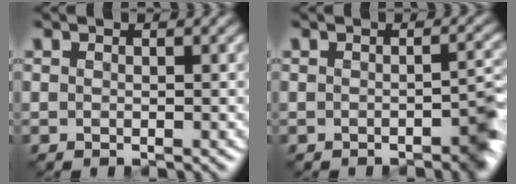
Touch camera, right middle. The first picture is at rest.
{"total": 4.0, "force": [-1.9, 1.7, 3.0], "torque": [-0.027, 0.004, -0.038]}